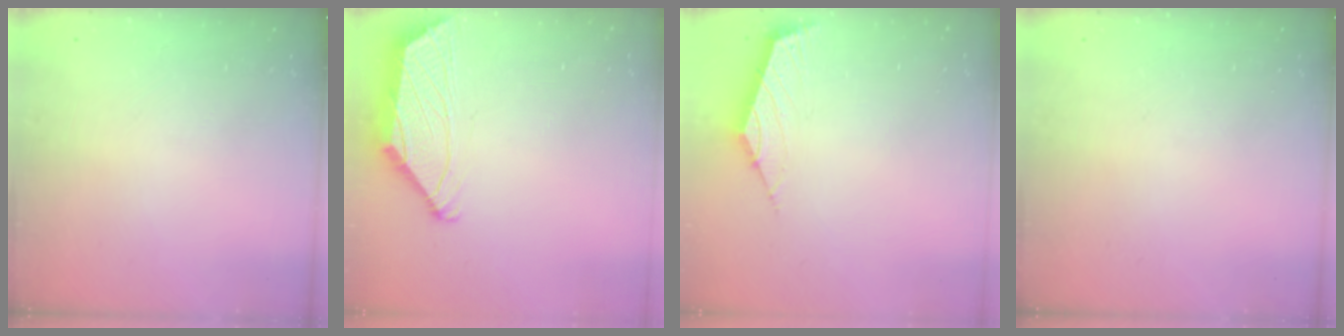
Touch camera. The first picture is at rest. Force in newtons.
{"total": 2.2, "press": 2.1, "slide": 0.7}
{"total": 2.4, "press": 2.3, "slide": 0.6}
{"total": 0.0}